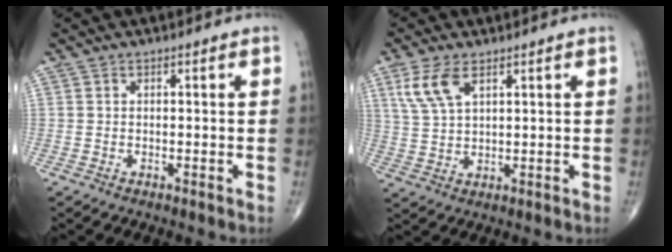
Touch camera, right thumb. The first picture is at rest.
{"total": 6.8, "force": [3.4, 3.1, 5.0], "torque": [-0.107, -0.005, 0.076]}